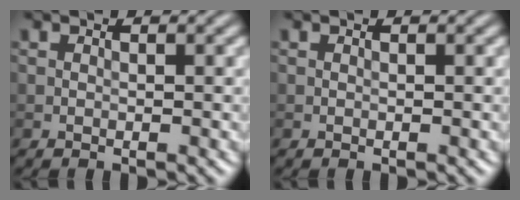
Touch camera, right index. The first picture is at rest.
{"total": 0.0}